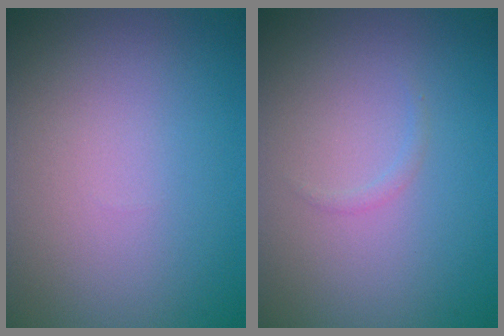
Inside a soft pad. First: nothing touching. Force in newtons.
{"total": 0.5, "press": 0.5, "slide": 0.1}